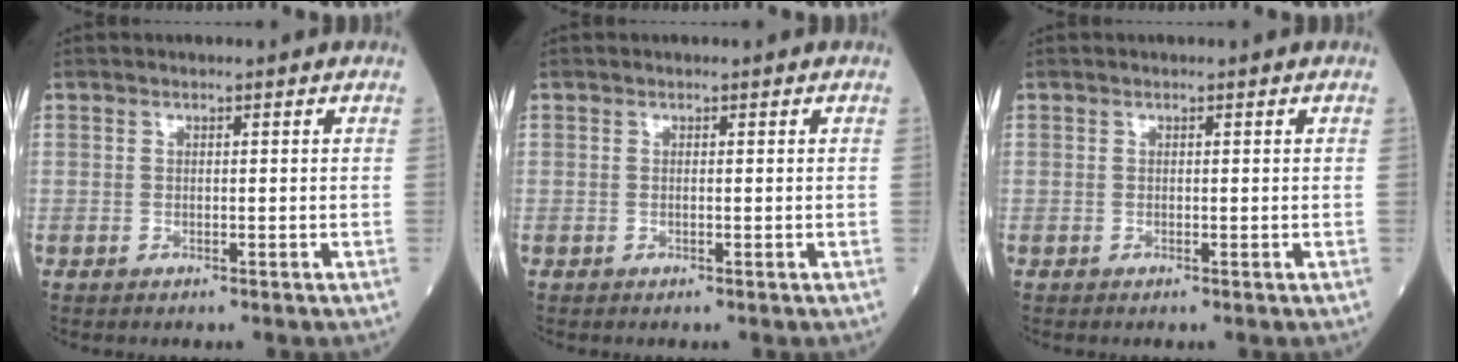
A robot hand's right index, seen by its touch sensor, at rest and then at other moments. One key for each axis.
{"total": 0.0}
{"total": 0.0}